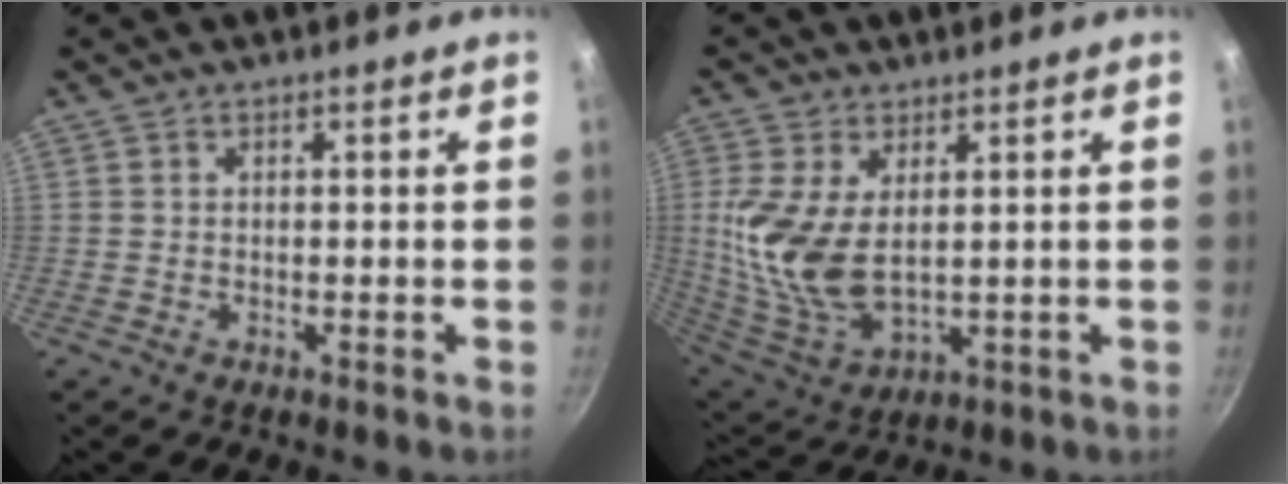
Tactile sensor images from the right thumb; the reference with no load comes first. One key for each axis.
{"total": 13.5, "fx": 2.4, "fy": 7.6, "fz": 11.0, "tx": -0.225, "ty": -0.023, "tz": 0.060}